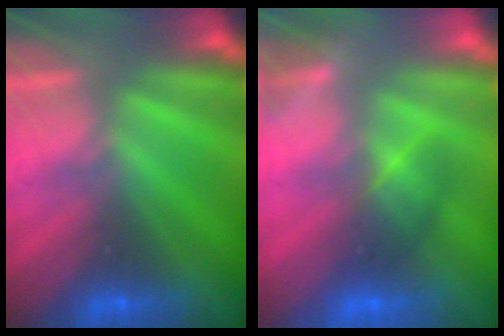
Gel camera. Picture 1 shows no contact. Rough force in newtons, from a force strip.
{"total": 3.5}